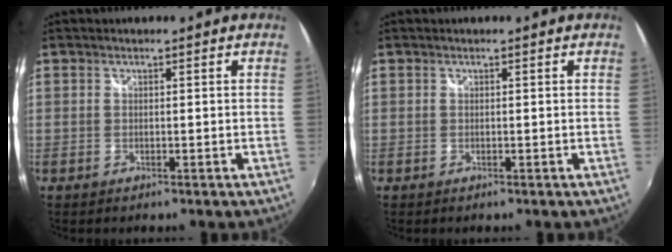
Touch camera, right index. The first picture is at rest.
{"total": 0.0}